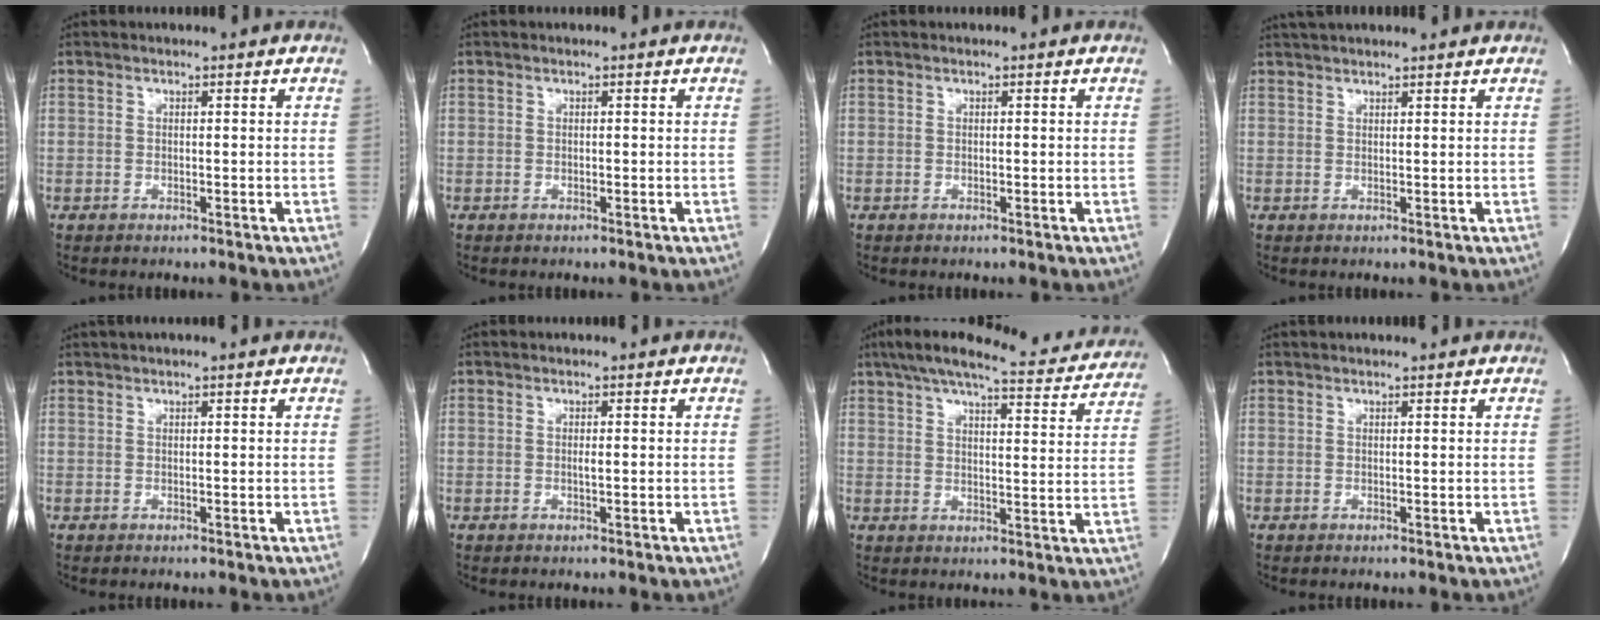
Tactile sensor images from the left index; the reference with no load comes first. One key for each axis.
{"total": 0.0}
{"total": 0.0}
{"total": 7.0, "fx": 6.5, "fy": 0.7, "fz": 2.7, "tx": -0.043, "ty": 0.034, "tz": 0.091}
{"total": 2.7, "fx": 2.2, "fy": -0.1, "fz": 1.5, "tx": -0.020, "ty": 0.029, "tz": 0.034}
{"total": 0.7, "fx": 0.0, "fy": 0.1, "fz": 0.7, "tx": -0.016, "ty": -0.002, "tz": -0.001}
{"total": 22.2, "fx": 19.6, "fy": 3.5, "fz": 9.7, "tx": -0.153, "ty": 0.001, "tz": 0.245}
{"total": 3.0, "fx": 2.8, "fy": 0.3, "fz": 1.0, "tx": -0.013, "ty": 0.026, "tz": 0.033}